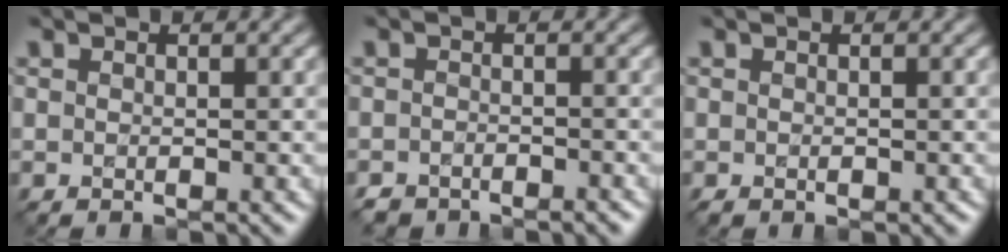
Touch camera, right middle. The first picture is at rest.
{"total": 2.7, "force": [-2.5, 1.0, 0.3], "torque": [0.000, 0.003, -0.036]}
{"total": 0.6, "force": [-0.3, 0.4, 0.4], "torque": [-0.008, -0.002, -0.004]}